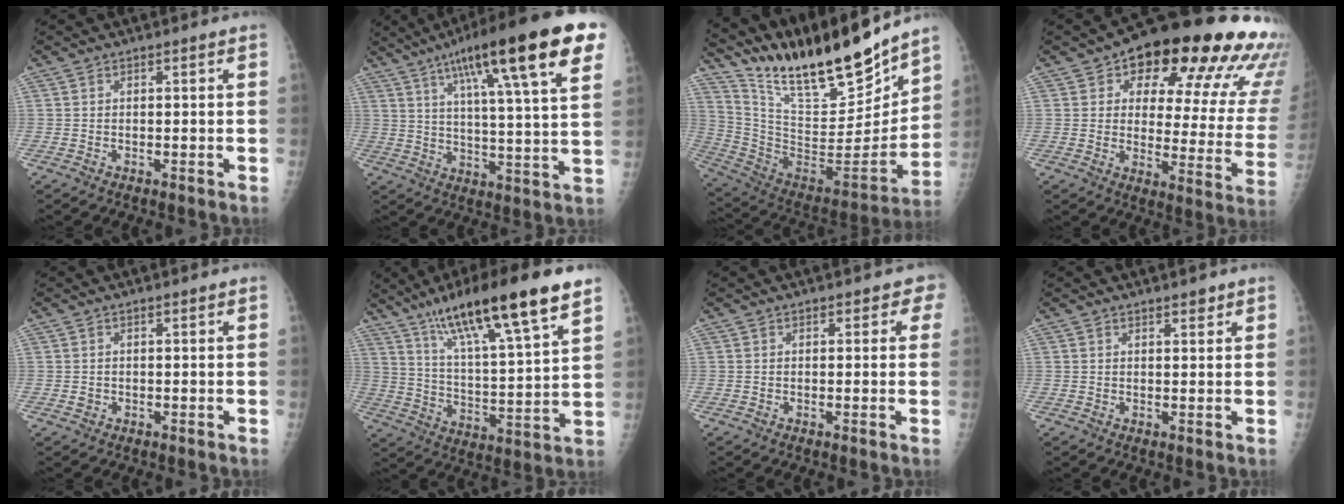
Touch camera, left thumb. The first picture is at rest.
{"total": 25.1, "force": [12.8, 4.2, 21.1], "torque": [-0.313, -0.010, 0.189]}
{"total": 26.3, "force": [21.4, 6.3, 14.0], "torque": [-0.195, -0.108, 0.368]}
{"total": 25.5, "force": [14.1, 11.1, 18.2], "torque": [-0.193, -0.034, 0.176]}
{"total": 0.7, "force": [0.0, 0.7, 0.3], "torque": [0.000, 0.000, 0.001]}
{"total": 21.3, "force": [13.6, 3.1, 16.2], "torque": [-0.261, -0.041, 0.232]}
{"total": 2.0, "force": [1.2, 1.4, 0.9], "torque": [0.022, 0.001, 0.005]}
{"total": 1.6, "force": [1.2, 0.6, 0.7], "torque": [-0.004, -0.008, 0.018]}